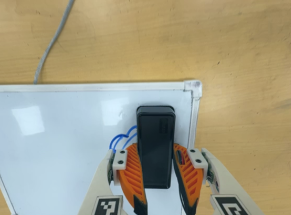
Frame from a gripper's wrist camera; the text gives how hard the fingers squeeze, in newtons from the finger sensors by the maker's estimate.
{"total": 9.2, "left": 8.2, "right": 10.2}